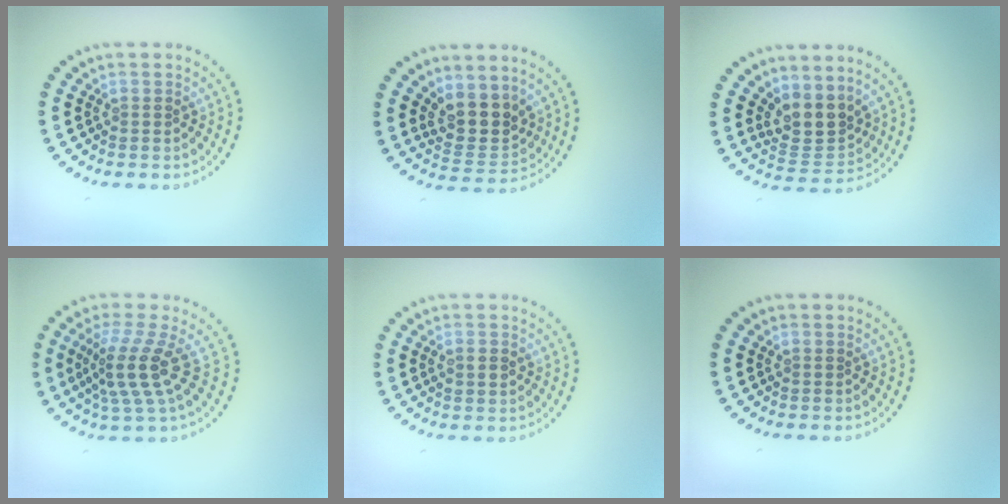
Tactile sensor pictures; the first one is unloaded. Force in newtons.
{"total": 3.7, "press": 3.0, "slide": 2.1}
{"total": 3.6, "press": 2.7, "slide": 2.3}
{"total": 4.0, "press": 2.9, "slide": 2.8}
{"total": 1.8, "press": 1.8, "slide": 0.3}
{"total": 0.0}